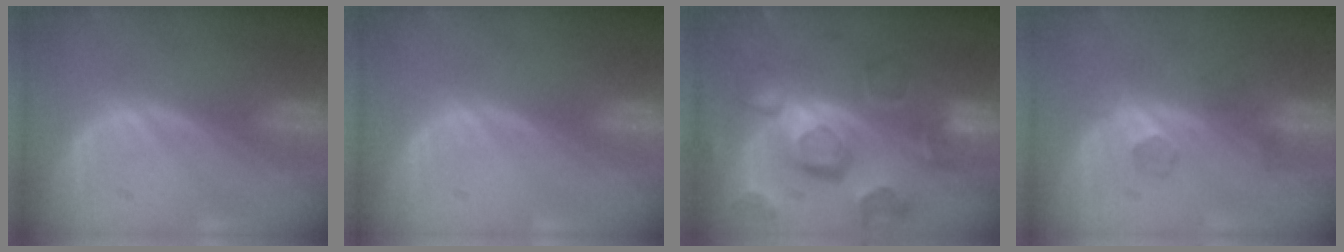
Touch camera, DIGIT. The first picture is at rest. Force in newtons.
{"total": 0.0}
{"total": 12.2, "press": 10.6, "slide": 6.0}
{"total": 4.0, "press": 3.6, "slide": 1.8}